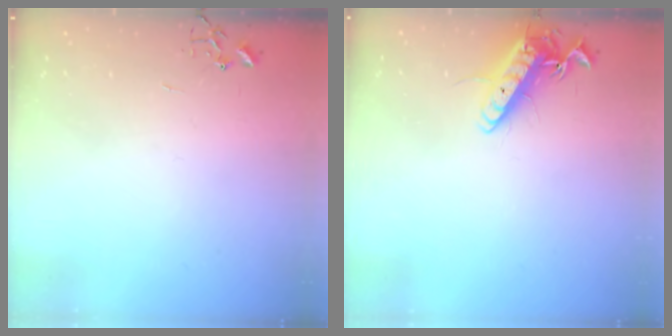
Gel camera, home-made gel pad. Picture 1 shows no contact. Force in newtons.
{"total": 13.9, "press": 13.9, "slide": 1.3}